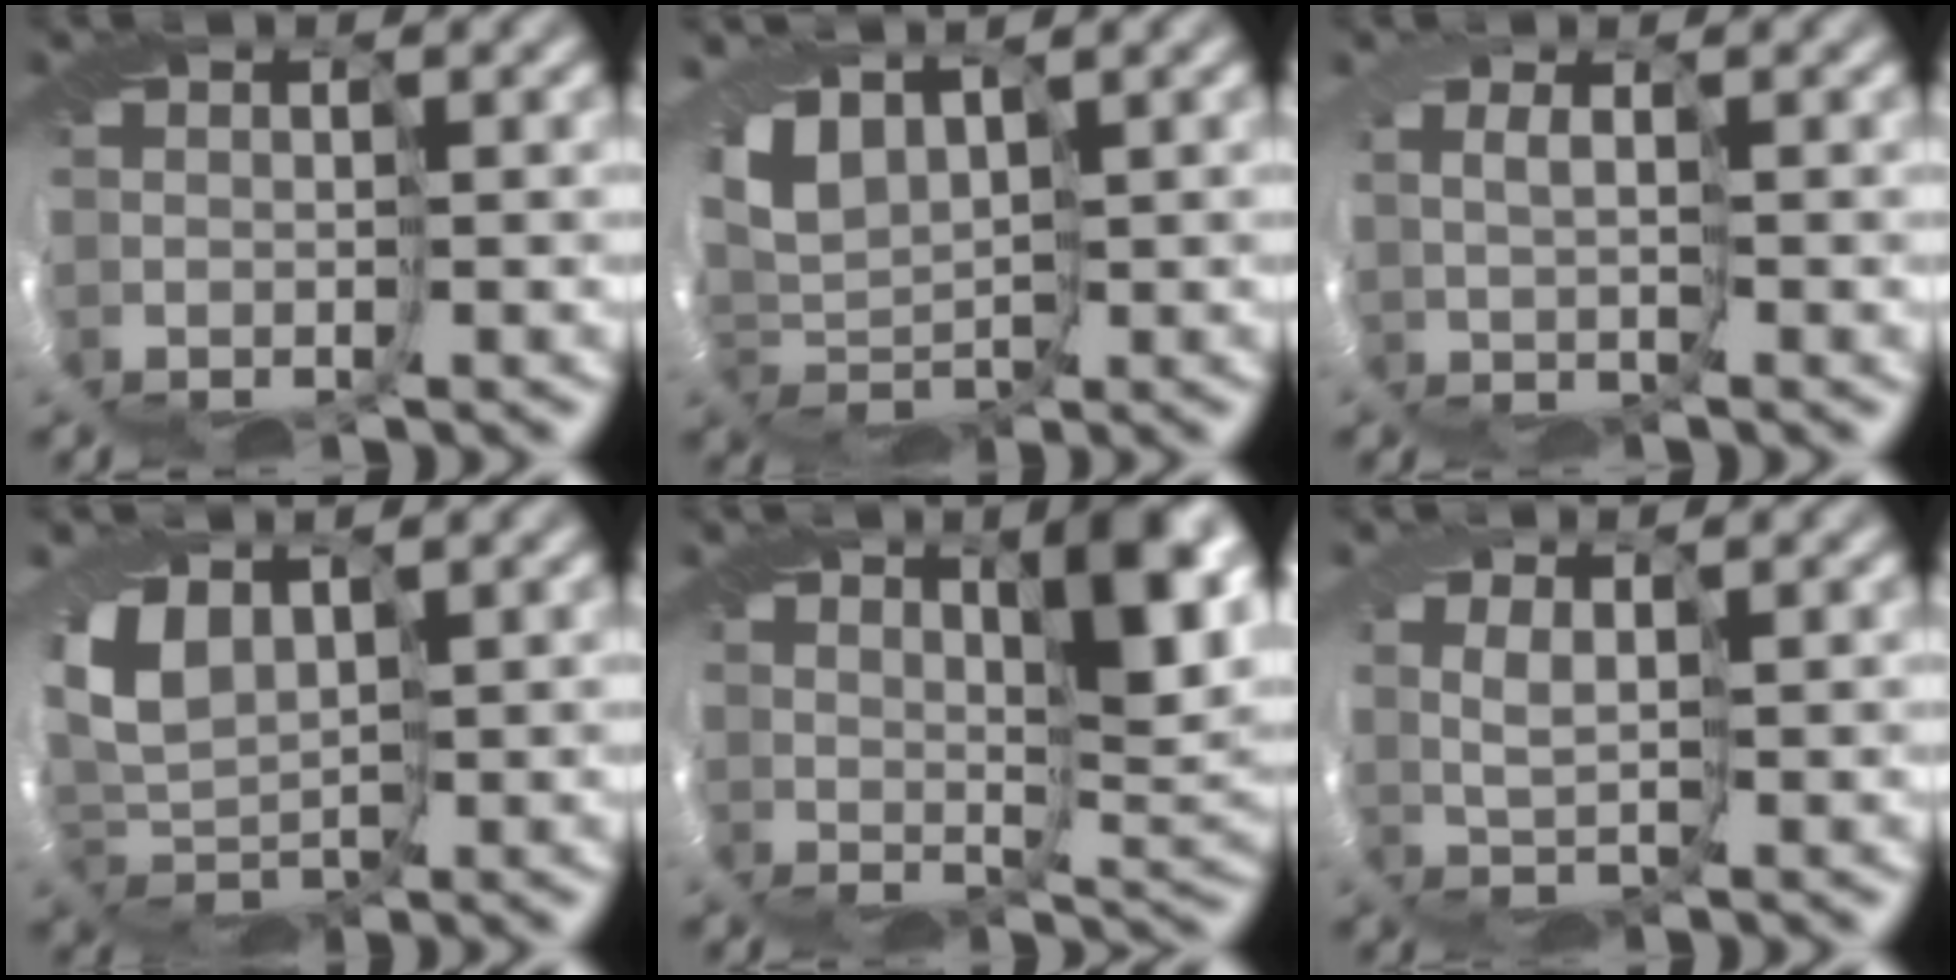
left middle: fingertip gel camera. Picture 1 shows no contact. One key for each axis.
{"total": 3.2, "fx": 1.6, "fy": 2.0, "fz": 1.9, "tx": -0.056, "ty": 0.000, "tz": 0.027}
{"total": 1.0, "fx": 0.5, "fy": -0.2, "fz": 0.9, "tx": -0.019, "ty": 0.000, "tz": 0.009}
{"total": 3.5, "fx": 1.3, "fy": 2.3, "fz": 2.3, "tx": -0.068, "ty": -0.001, "tz": 0.020}
{"total": 7.8, "fx": 4.0, "fy": 2.4, "fz": 6.3, "tx": -0.098, "ty": -0.001, "tz": 0.067}
{"total": 1.1, "fx": 0.8, "fy": -0.3, "fz": 0.7, "tx": -0.021, "ty": 0.000, "tz": 0.012}